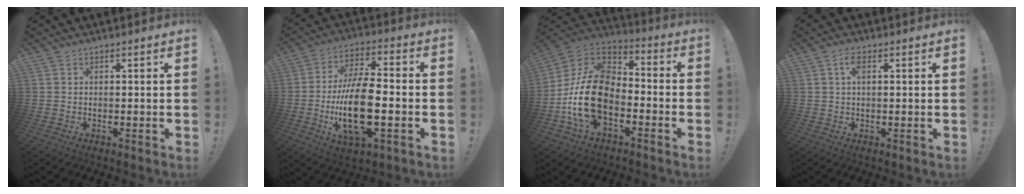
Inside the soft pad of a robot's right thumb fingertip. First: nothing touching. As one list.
[{"total": 18.4, "force": [-3.9, 7.3, 16.4], "torque": [-0.319, -0.001, -0.066]}, {"total": 21.0, "force": [-5.7, 13.5, 15.1], "torque": [-0.310, 0.042, -0.085]}, {"total": 3.7, "force": [1.2, 1.8, 3.0], "torque": [-0.050, 0.001, 0.018]}]